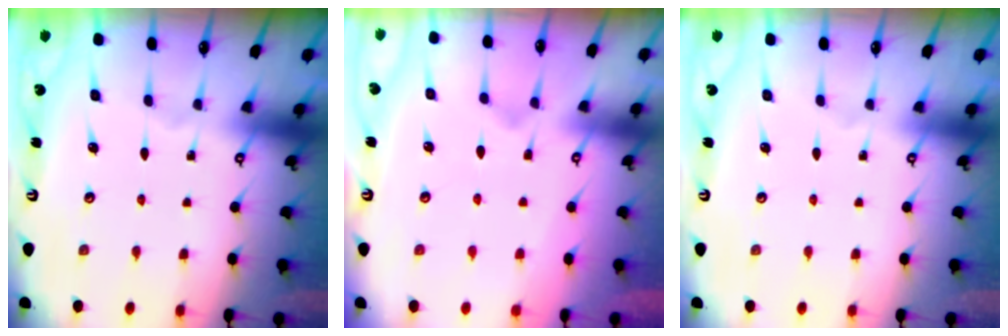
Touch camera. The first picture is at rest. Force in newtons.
{"total": 2.1, "press": 1.9, "slide": 1.0}
{"total": 0.0}